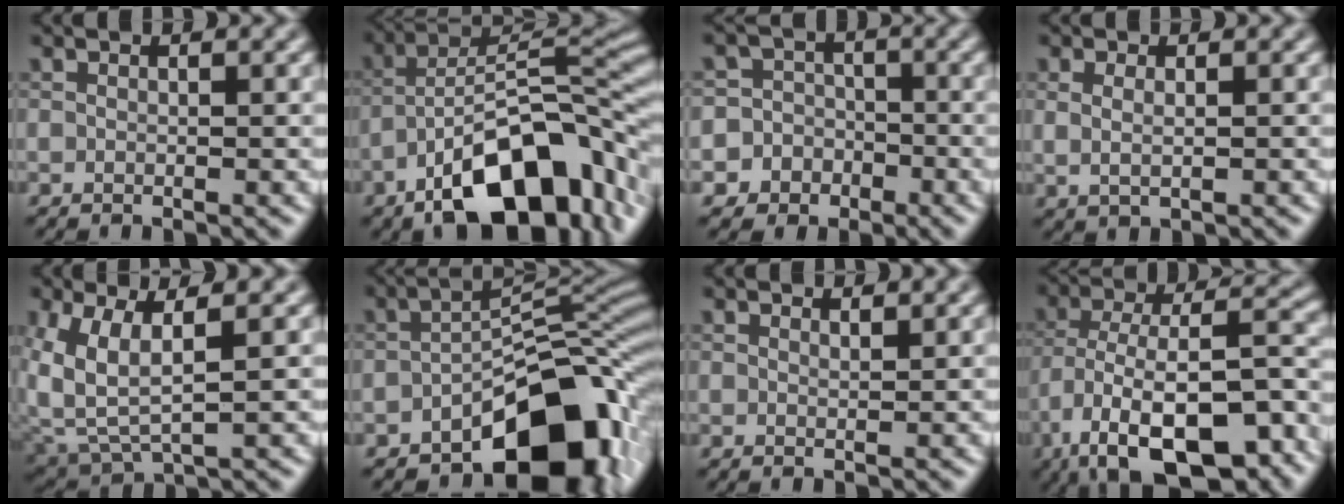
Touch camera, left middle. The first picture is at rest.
{"total": 13.4, "force": [-6.7, 5.8, 10.1], "torque": [-0.148, 0.002, -0.122]}
{"total": 6.5, "force": [-3.0, 5.8, 0.1], "torque": [0.013, 0.003, -0.070]}
{"total": 1.5, "force": [0.4, 0.6, 1.2], "torque": [-0.024, -0.005, 0.011]}
{"total": 5.3, "force": [1.4, 2.6, 4.4], "torque": [-0.117, -0.012, 0.037]}
{"total": 12.0, "force": [-6.3, 5.9, 8.3], "torque": [-0.098, -0.002, -0.106]}
{"total": 0.7, "force": [0.6, 0.1, 0.2], "torque": [-0.002, -0.001, 0.011]}
{"total": 14.5, "force": [-7.6, 6.0, 10.7], "torque": [-0.191, 0.000, -0.123]}